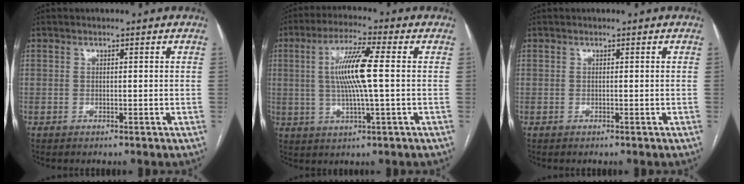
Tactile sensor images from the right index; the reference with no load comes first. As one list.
[{"total": 9.6, "force": [0.9, 0.3, 9.6], "torque": [-0.188, 0.003, 0.015]}, {"total": 0.0}]